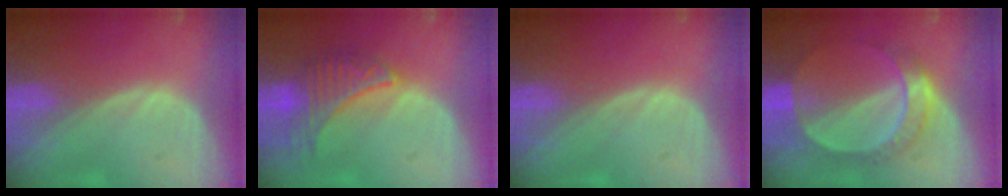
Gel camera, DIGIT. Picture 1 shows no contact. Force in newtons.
{"total": 6.8, "press": 6.8, "slide": 0.2}
{"total": 0.0}
{"total": 6.8, "press": 6.8, "slide": 0.8}